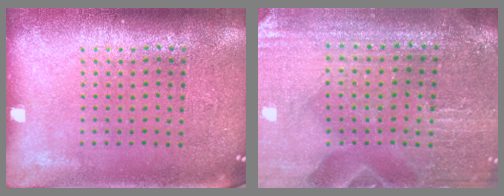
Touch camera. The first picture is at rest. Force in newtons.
{"total": 1.2, "press": 1.2, "slide": 0.0}